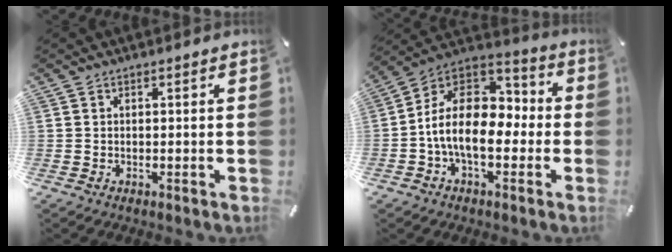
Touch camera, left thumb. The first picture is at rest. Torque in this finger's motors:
{"motor_torque": [0.27, 1.47, 1.85, 0.18, 0.26]}